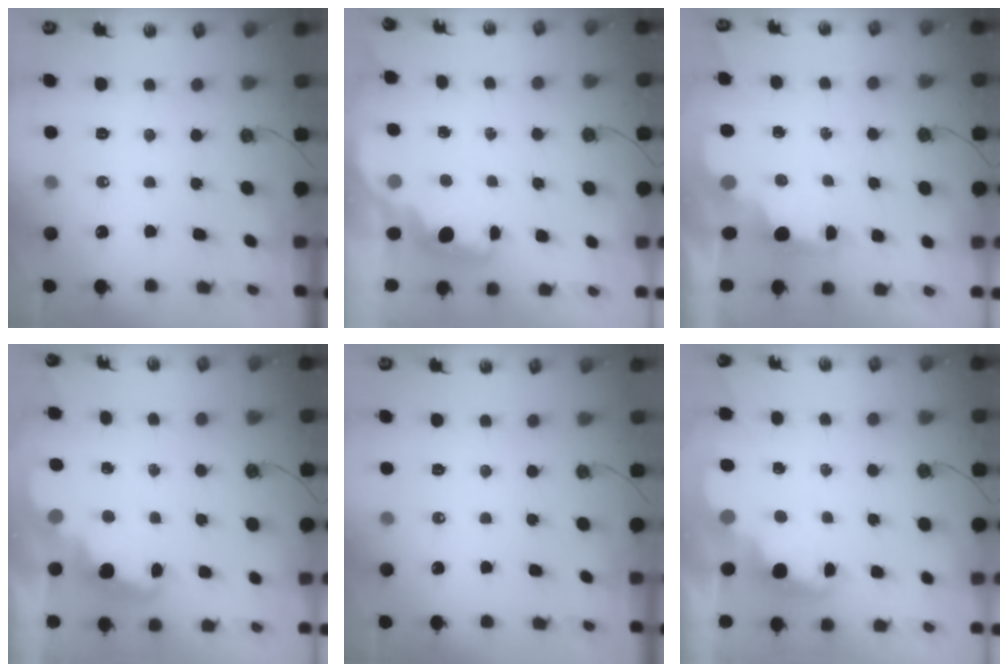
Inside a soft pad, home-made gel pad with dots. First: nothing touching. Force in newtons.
{"total": 2.0, "press": 1.9, "slide": 0.7}
{"total": 2.3, "press": 2.2, "slide": 0.7}
{"total": 3.2, "press": 3.1, "slide": 0.7}
{"total": 0.0}
{"total": 2.5, "press": 2.4, "slide": 0.5}